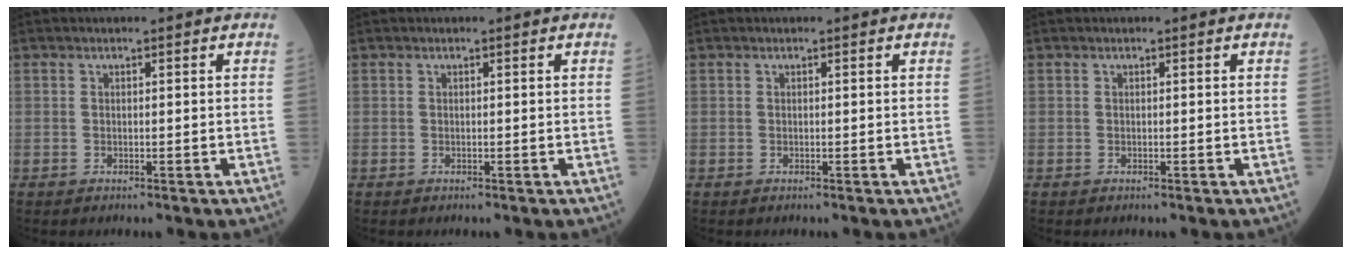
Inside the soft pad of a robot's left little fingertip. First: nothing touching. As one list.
[{"total": 0.0}, {"total": 0.0}, {"total": 0.0}]